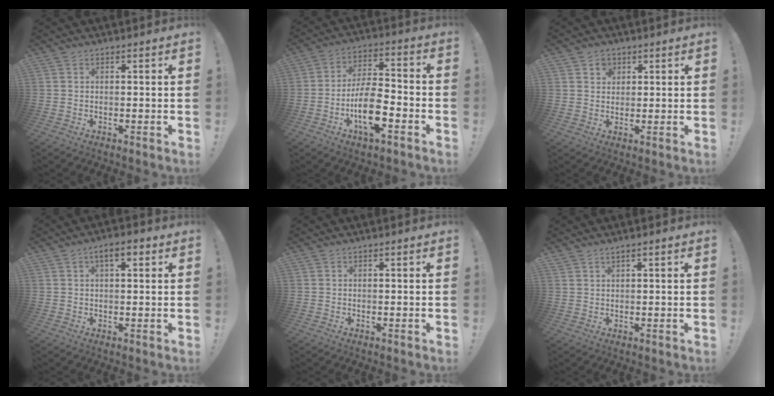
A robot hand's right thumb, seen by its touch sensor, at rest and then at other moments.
{"total": 14.1, "force": [-5.7, 5.8, 11.5], "torque": [-0.216, 0.020, -0.099]}
{"total": 3.2, "force": [1.6, 2.7, 0.7], "torque": [0.000, -0.008, 0.026]}
{"total": 4.8, "force": [2.0, 1.8, 4.0], "torque": [-0.058, 0.000, 0.028]}
{"total": 0.0}
{"total": 1.7, "force": [1.2, 0.2, 1.1], "torque": [-0.024, -0.002, 0.022]}